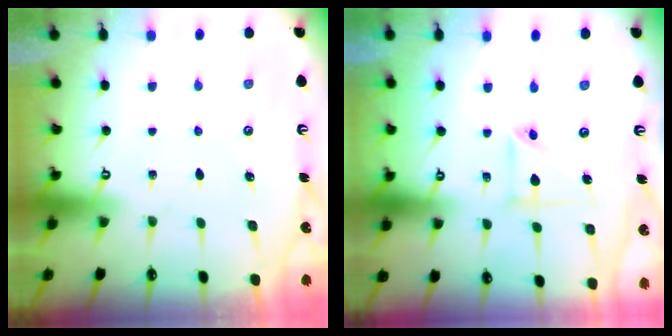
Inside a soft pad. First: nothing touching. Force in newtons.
{"total": 6.8, "press": 6.8, "slide": 0.4}